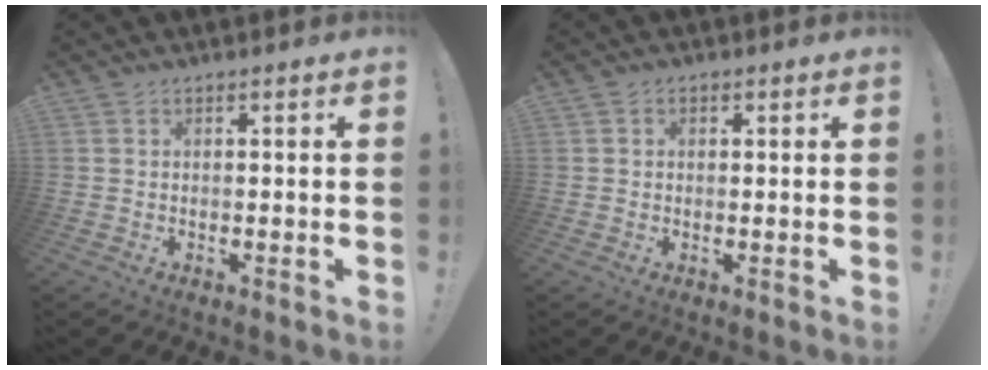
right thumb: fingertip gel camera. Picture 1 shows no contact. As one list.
[{"total": 1.0, "force": [0.1, 0.9, 0.5], "torque": [-0.004, 0.002, 0.001]}]